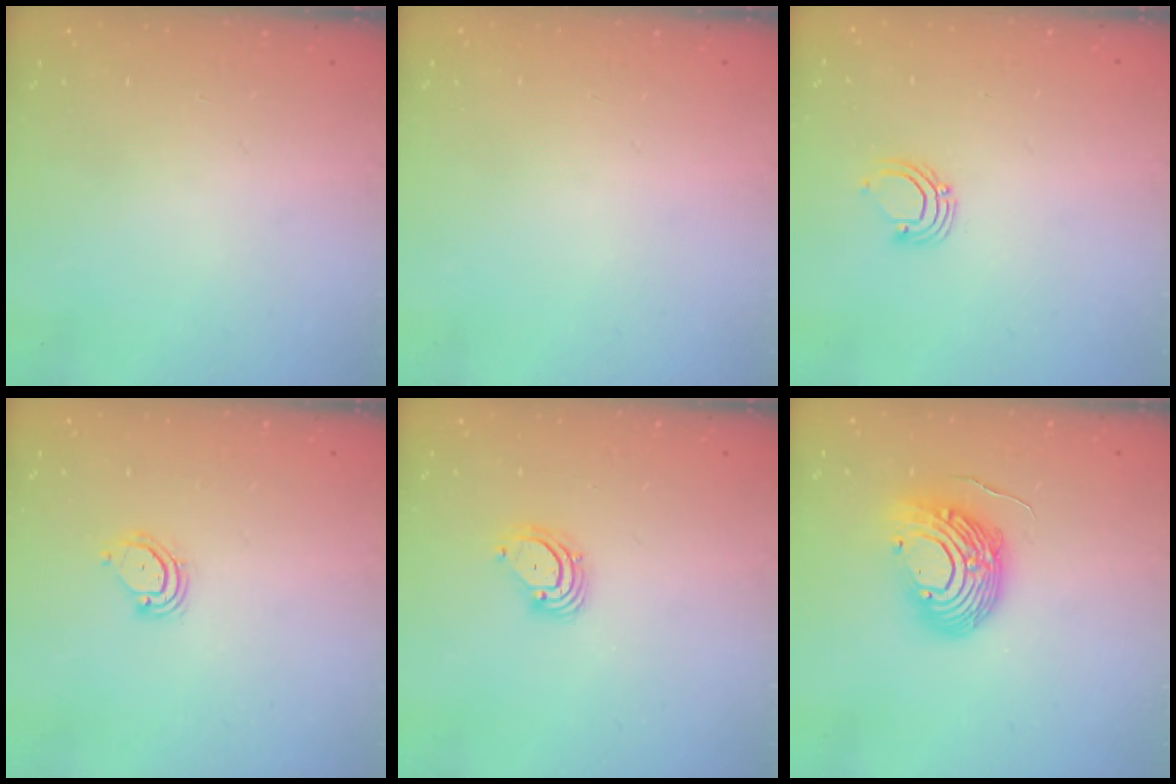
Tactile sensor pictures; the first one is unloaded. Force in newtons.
{"total": 0.0}
{"total": 3.4, "press": 3.4, "slide": 0.3}
{"total": 4.3, "press": 4.3, "slide": 0.3}
{"total": 3.4, "press": 3.4, "slide": 0.1}
{"total": 12.9, "press": 12.9, "slide": 1.2}